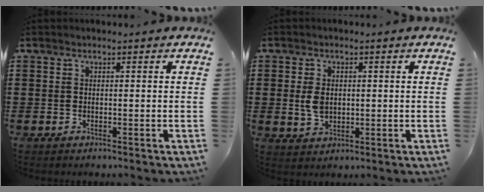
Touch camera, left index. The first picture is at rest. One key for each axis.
{"total": 3.7, "fx": 0.4, "fy": 2.5, "fz": 2.7, "tx": -0.065, "ty": 0.005, "tz": 0.005}